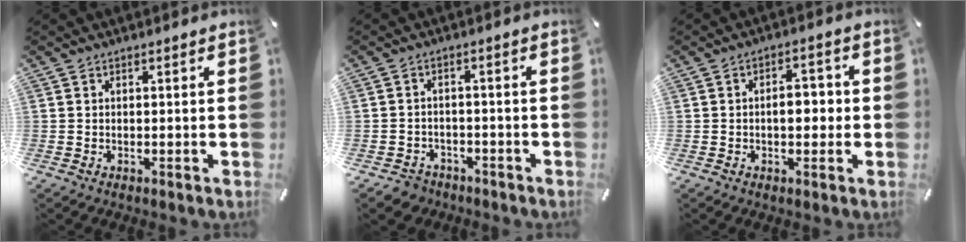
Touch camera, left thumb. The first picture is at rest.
{"total": 3.6, "force": [-2.5, 2.5, 0.6], "torque": [-0.015, 0.014, -0.052]}
{"total": 5.5, "force": [-0.7, 3.3, 4.3], "torque": [-0.053, 0.004, -0.020]}